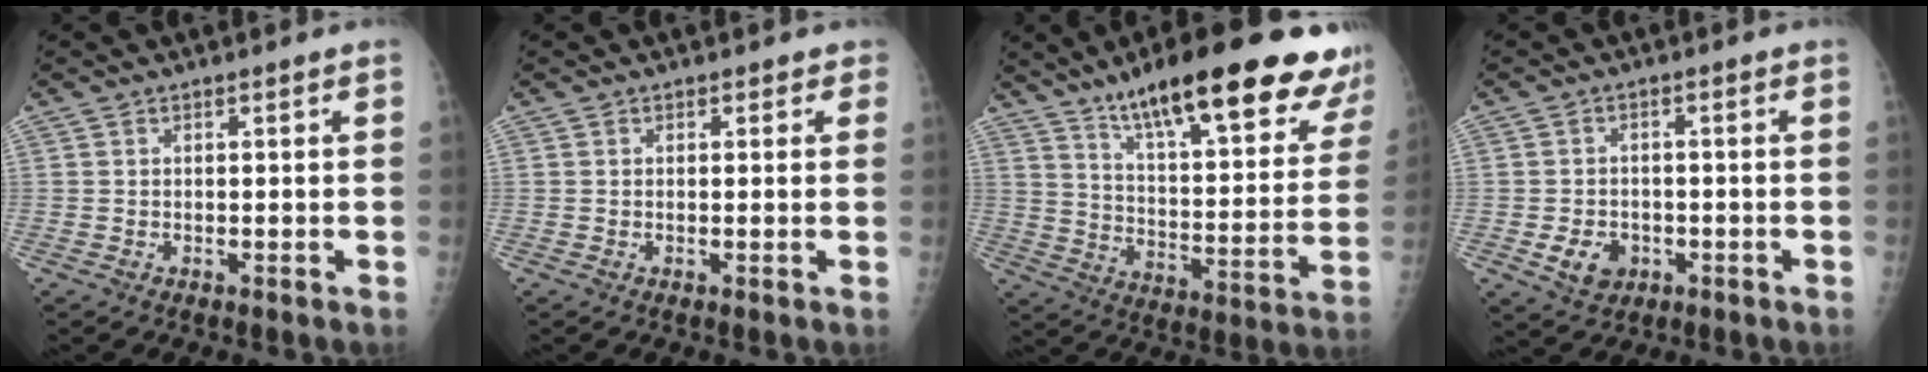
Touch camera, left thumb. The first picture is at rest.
{"total": 1.1, "force": [0.6, 0.9, 0.0], "torque": [0.017, 0.000, 0.001]}
{"total": 27.4, "force": [19.3, 6.2, 18.4], "torque": [-0.233, -0.063, 0.281]}
{"total": 5.4, "force": [-1.7, 4.3, 2.8], "torque": [-0.034, 0.006, -0.020]}